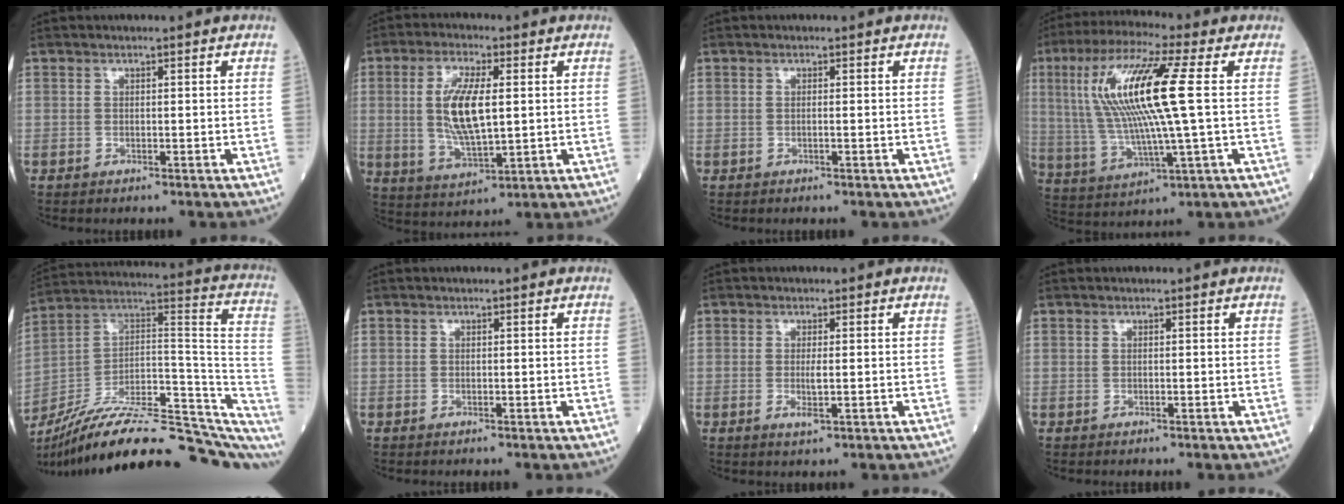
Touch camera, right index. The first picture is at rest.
{"total": 9.9, "force": [1.2, 2.8, 9.4], "torque": [-0.198, -0.002, 0.027]}
{"total": 0.0}
{"total": 16.1, "force": [2.9, 0.7, 15.8], "torque": [-0.334, 0.013, 0.054]}
{"total": 33.2, "force": [-27.0, 6.3, 18.1], "torque": [-0.226, 0.005, -0.396]}
{"total": 0.0}
{"total": 2.2, "force": [-0.2, 0.2, 2.2], "torque": [-0.044, -0.005, -0.002]}
{"total": 0.0}